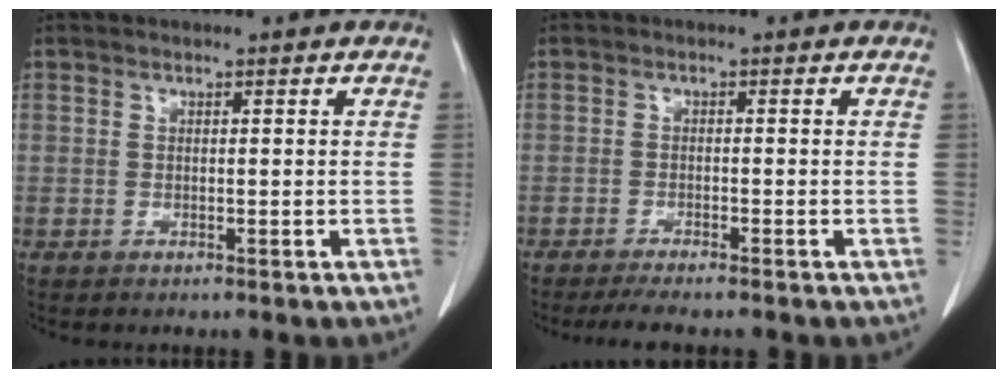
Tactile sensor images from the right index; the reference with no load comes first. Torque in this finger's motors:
{"motor_torque": [0.36, -0.33, 0.11, 0.04]}